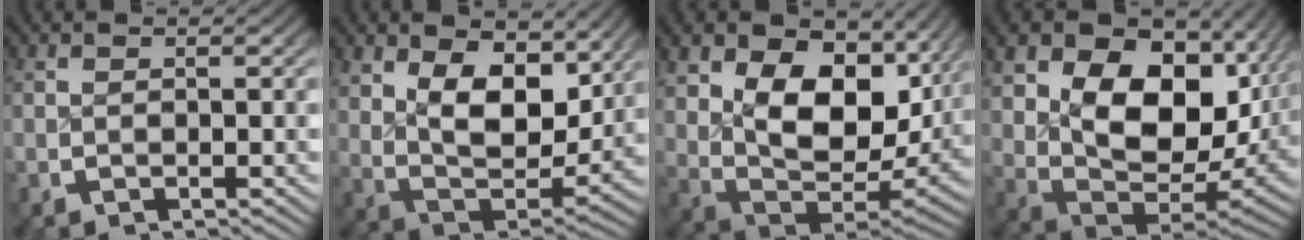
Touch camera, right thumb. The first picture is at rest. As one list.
[{"total": 9.4, "force": [1.9, 5.5, 7.3], "torque": [-0.163, -0.042, 0.041]}, {"total": 13.6, "force": [1.9, 8.6, 10.4], "torque": [-0.207, -0.050, 0.043]}, {"total": 15.3, "force": [1.7, 9.9, 11.6], "torque": [-0.212, -0.052, 0.039]}]